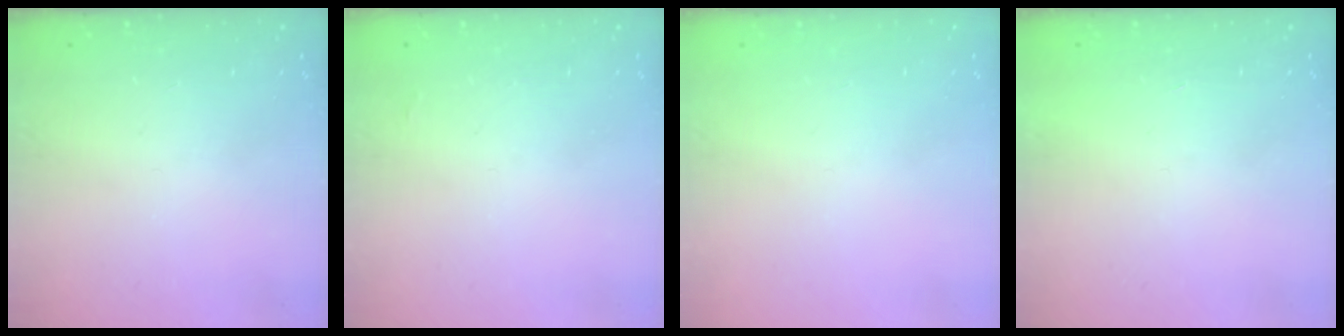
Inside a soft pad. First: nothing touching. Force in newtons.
{"total": 1.3, "press": 1.3, "slide": 0.2}
{"total": 0.0}
{"total": 1.7, "press": 1.7, "slide": 0.1}